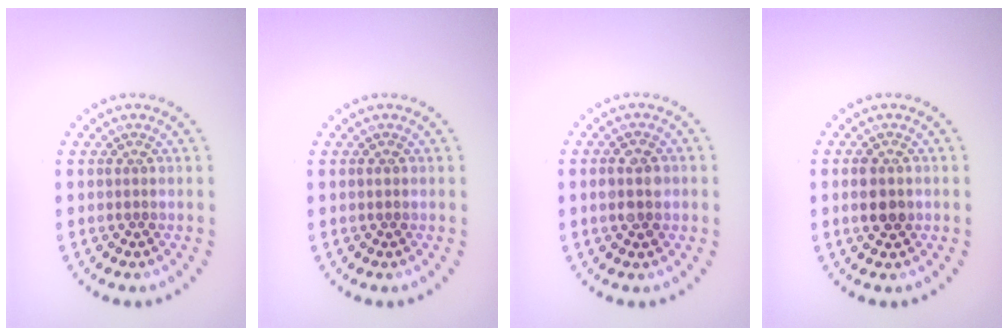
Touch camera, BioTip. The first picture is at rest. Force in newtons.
{"total": 0.6, "press": 0.6, "slide": 0.1}
{"total": 2.3, "press": 2.3, "slide": 0.2}
{"total": 2.7, "press": 2.7, "slide": 0.2}